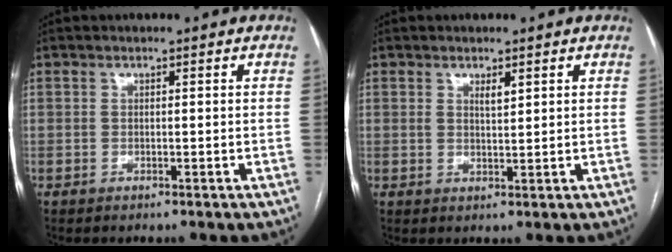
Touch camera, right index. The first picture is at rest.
{"total": 1.7, "force": [0.9, 0.5, 1.4], "torque": [-0.026, -0.001, 0.017]}